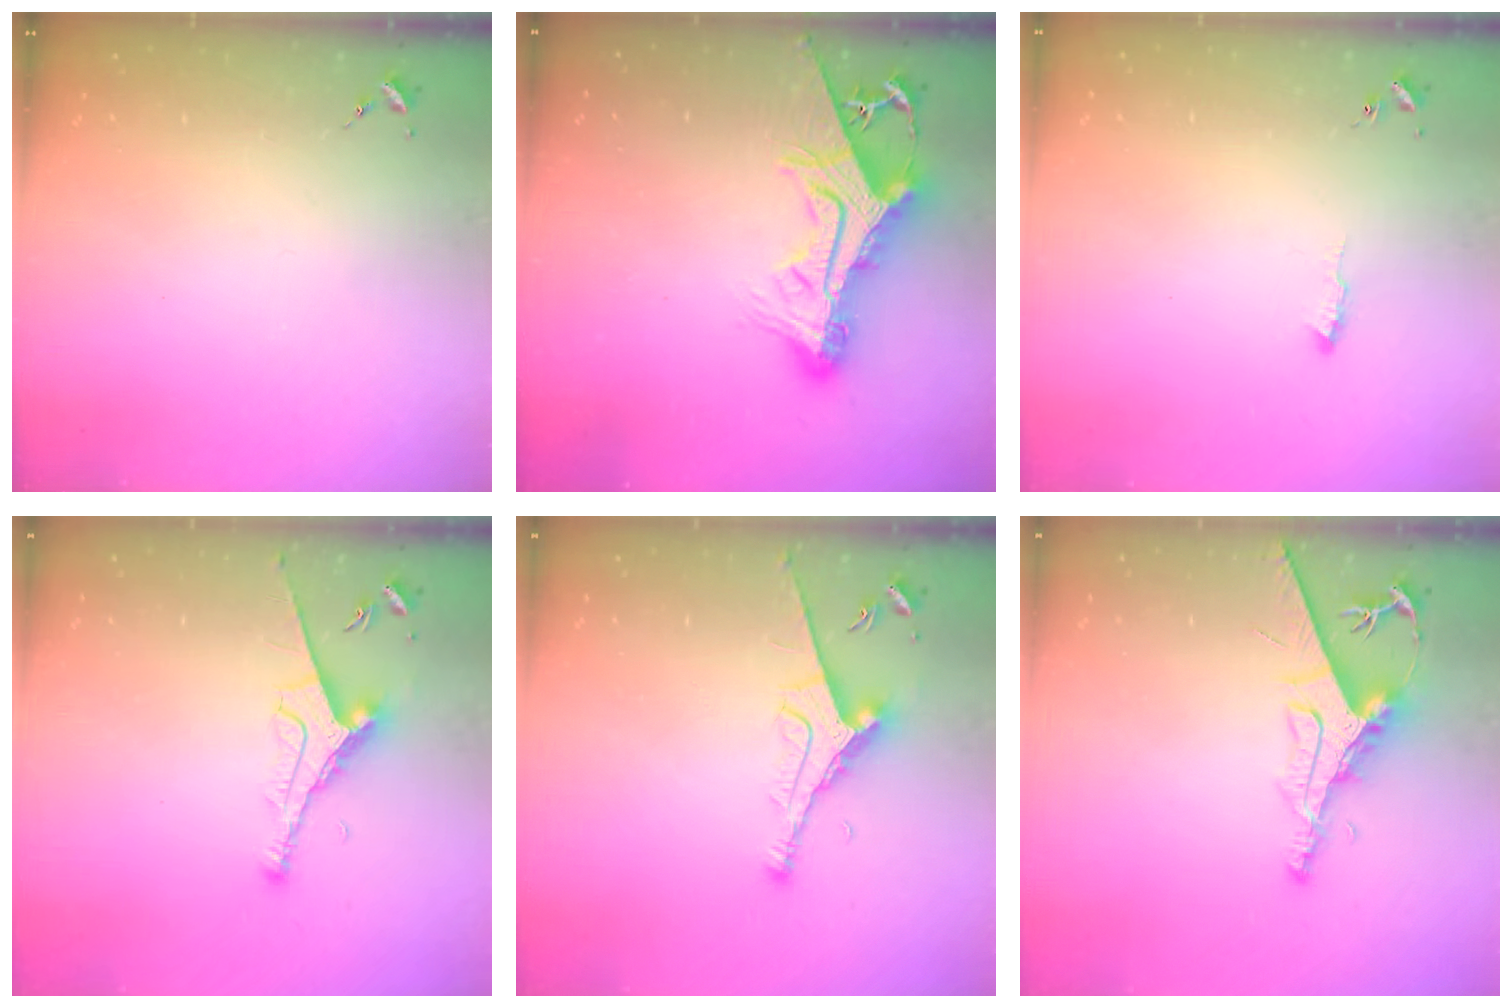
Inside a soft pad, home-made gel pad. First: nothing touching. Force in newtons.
{"total": 17.0, "press": 16.9, "slide": 1.8}
{"total": 5.0, "press": 4.9, "slide": 0.6}
{"total": 9.1, "press": 9.0, "slide": 1.3}
{"total": 9.3, "press": 9.2, "slide": 1.3}
{"total": 10.1, "press": 10.1, "slide": 1.1}